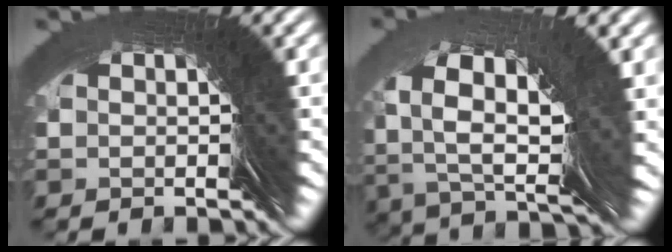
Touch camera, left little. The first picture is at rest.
{"total": 3.2, "force": [1.0, 0.8, 2.9], "torque": [-0.030, 0.018, 0.009]}